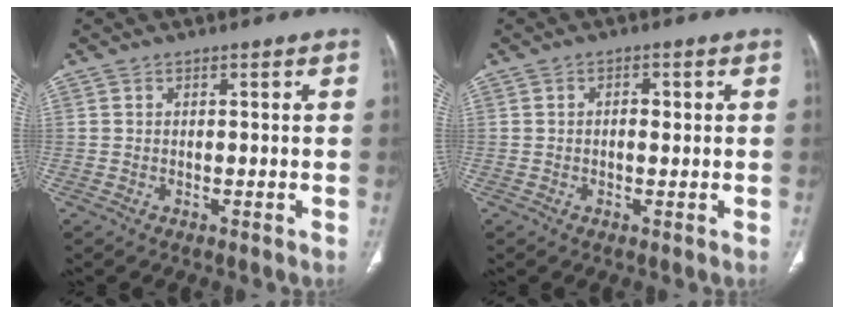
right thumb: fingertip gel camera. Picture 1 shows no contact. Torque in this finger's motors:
{"motor_torque": [-0.26, -0.22, -0.29, 0.16, 0.05]}